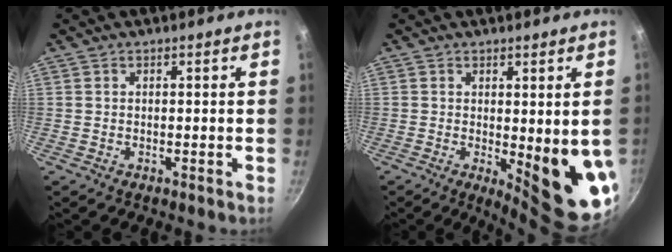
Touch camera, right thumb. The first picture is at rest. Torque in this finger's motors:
{"motor_torque": [2.49, 2.53, 2.04, -0.39, 0.24]}